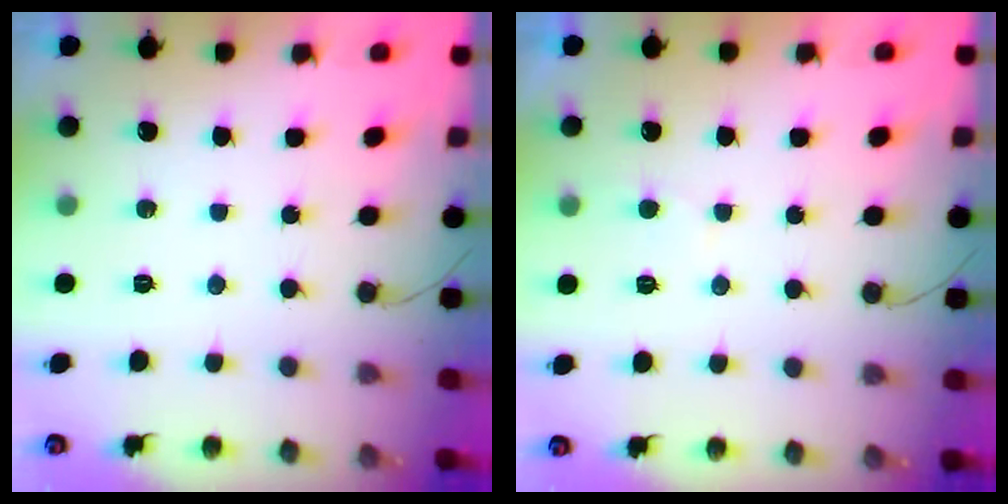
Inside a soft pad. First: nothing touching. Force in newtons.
{"total": 3.6, "press": 3.6, "slide": 0.5}